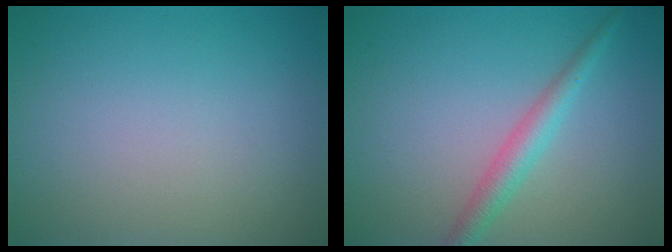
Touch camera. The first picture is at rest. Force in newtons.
{"total": 2.6, "press": 2.5, "slide": 0.1}